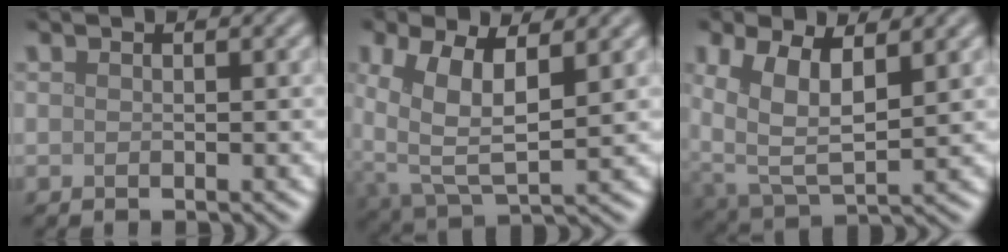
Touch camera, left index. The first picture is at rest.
{"total": 6.6, "force": [1.6, 3.1, 5.6], "torque": [-0.122, -0.002, 0.028]}
{"total": 6.5, "force": [2.1, 3.3, 5.1], "torque": [-0.115, -0.004, 0.037]}